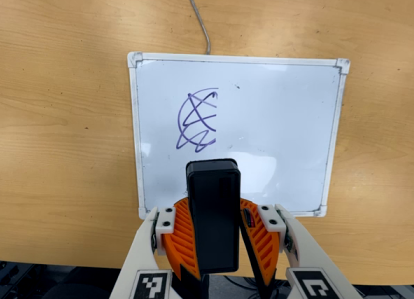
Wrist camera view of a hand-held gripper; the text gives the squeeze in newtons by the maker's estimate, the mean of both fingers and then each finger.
{"total": 9.7, "left": 10.2, "right": 9.2}